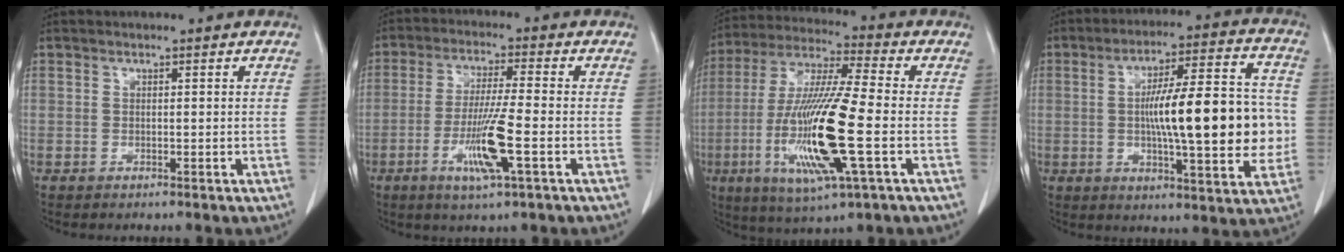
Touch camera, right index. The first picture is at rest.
{"total": 9.2, "force": [-3.1, -0.2, 8.6], "torque": [-0.168, -0.014, -0.058]}
{"total": 18.1, "force": [-4.0, 1.2, 17.6], "torque": [-0.364, -0.017, -0.073]}
{"total": 18.2, "force": [-0.7, 3.6, 17.8], "torque": [-0.271, 0.020, -0.009]}